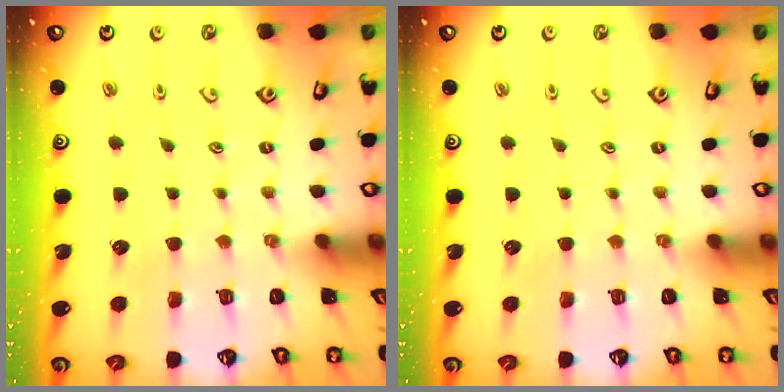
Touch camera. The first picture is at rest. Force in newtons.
{"total": 0.0}